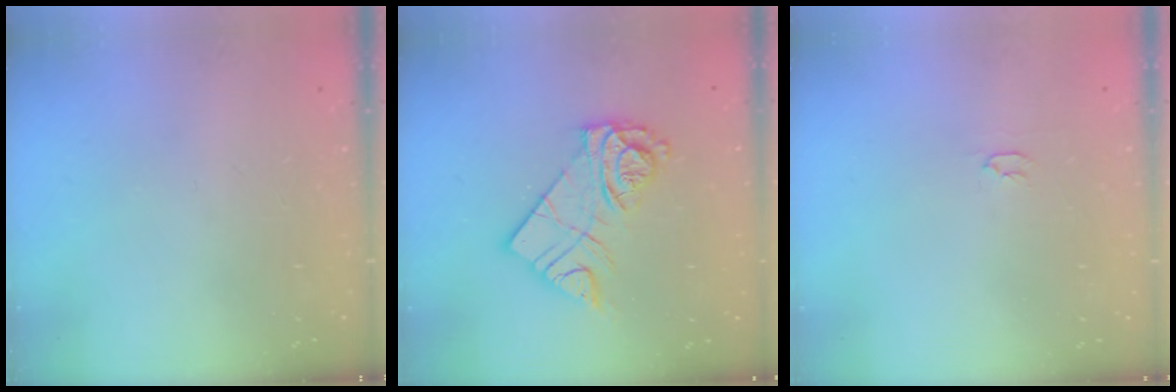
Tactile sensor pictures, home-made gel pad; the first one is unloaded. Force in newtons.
{"total": 12.4, "press": 12.4, "slide": 0.9}
{"total": 2.0, "press": 2.0, "slide": 0.3}